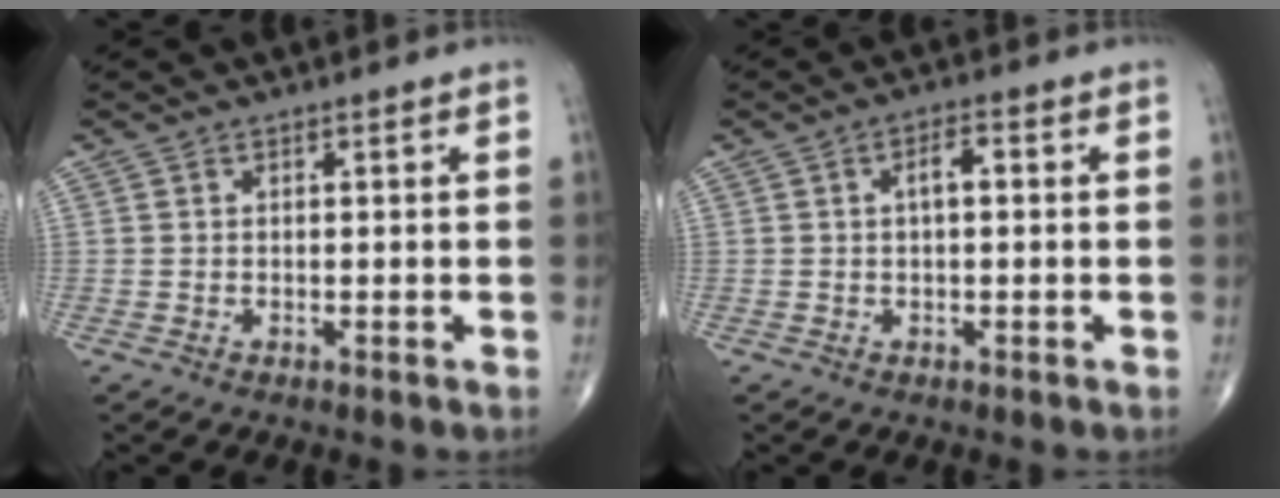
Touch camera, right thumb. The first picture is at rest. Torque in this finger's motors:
{"motor_torque": [0.47, 1.39, 0.35, -0.12, -0.04]}